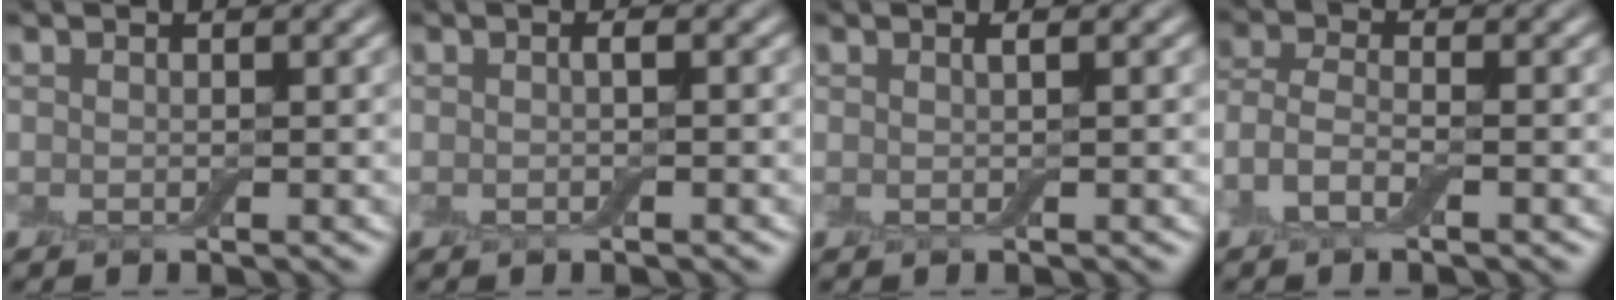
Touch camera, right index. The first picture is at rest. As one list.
[{"total": 0.9, "force": [0.0, 0.1, 0.9], "torque": [-0.018, 0.000, -0.002]}, {"total": 1.0, "force": [0.3, 0.2, 1.0], "torque": [-0.015, 0.001, -0.002]}, {"total": 3.1, "force": [-1.7, 1.4, 2.3], "torque": [-0.053, 0.005, -0.043]}]